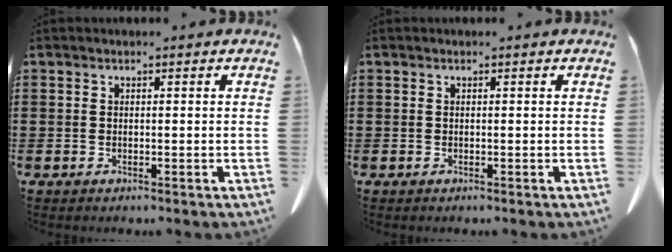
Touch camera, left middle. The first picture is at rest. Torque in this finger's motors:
{"motor_torque": [0.00, 0.00, 0.00, 0.00]}